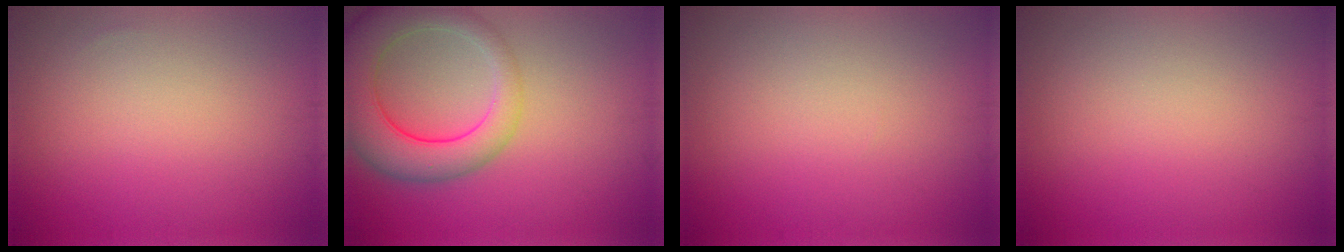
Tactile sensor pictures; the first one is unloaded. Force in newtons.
{"total": 7.3, "press": 7.2, "slide": 0.6}
{"total": 0.0}
{"total": 0.0}